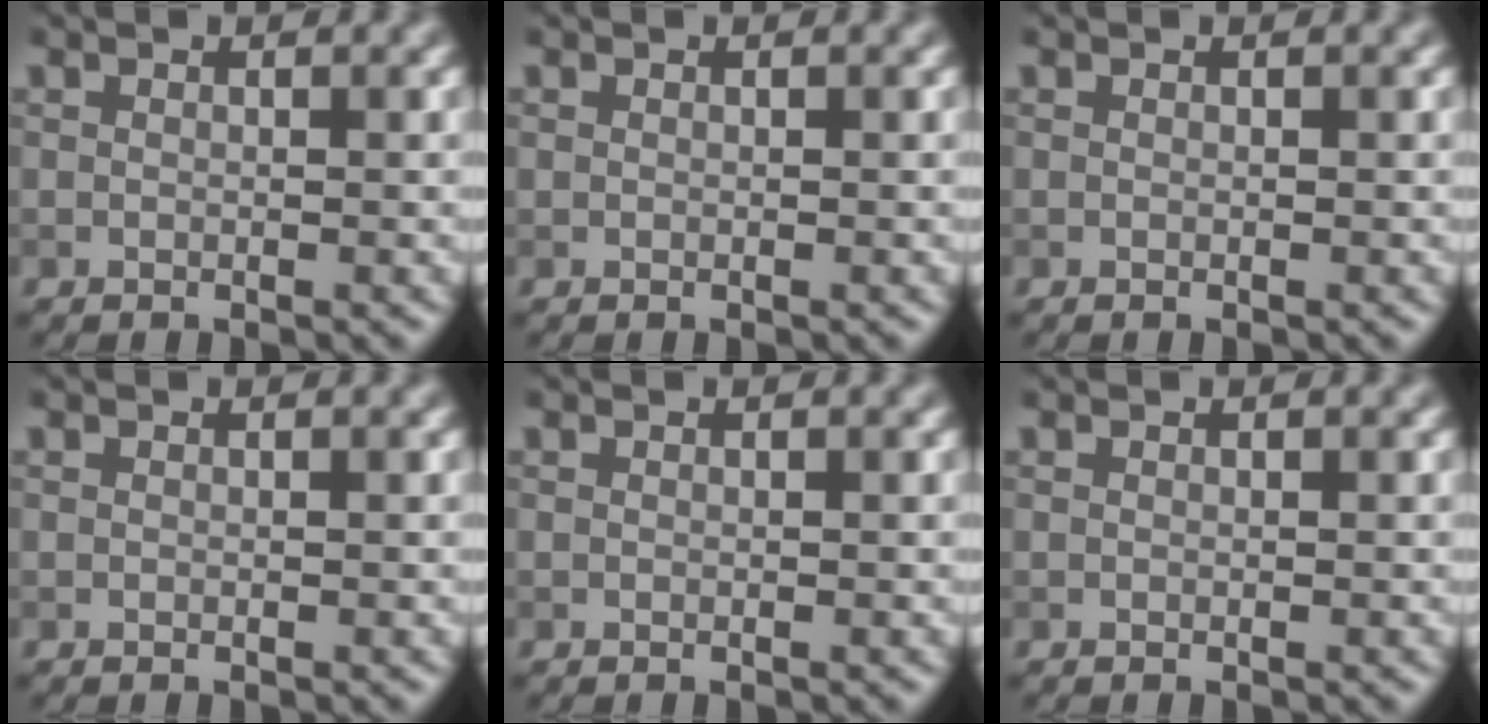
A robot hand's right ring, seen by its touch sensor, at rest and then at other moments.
{"total": 0.0}
{"total": 0.0}
{"total": 0.0}
{"total": 0.0}
{"total": 0.0}